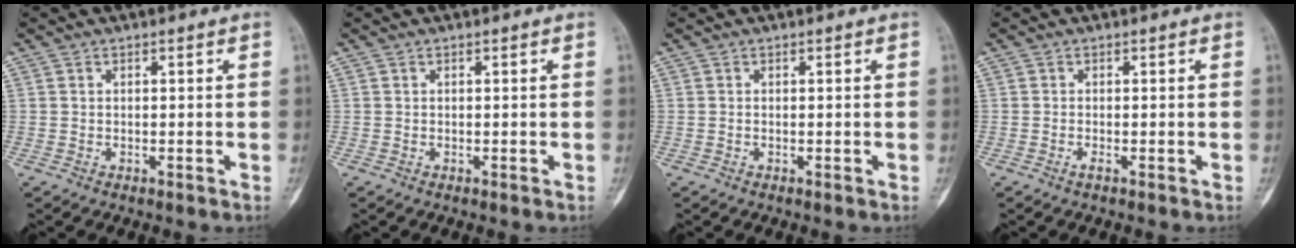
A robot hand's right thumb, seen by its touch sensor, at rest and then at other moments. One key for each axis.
{"total": 0.0}
{"total": 0.0}
{"total": 0.6, "fx": -0.3, "fy": 0.0, "fz": 0.5, "tx": -0.011, "ty": -0.001, "tz": -0.007}